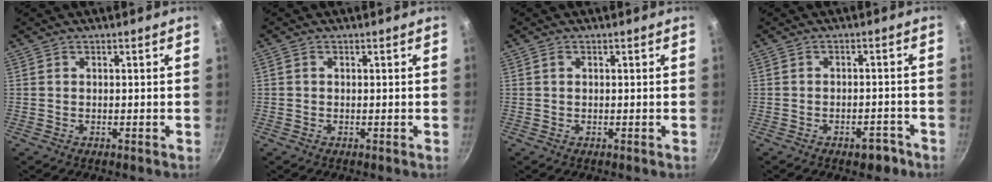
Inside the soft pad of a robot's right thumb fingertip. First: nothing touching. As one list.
[{"total": 0.6, "force": [0.1, 0.5, 0.4], "torque": [-0.006, 0.004, 0.001]}, {"total": 0.7, "force": [0.2, 0.5, 0.5], "torque": [-0.010, 0.003, 0.004]}, {"total": 3.6, "force": [-2.4, 1.9, 2.0], "torque": [-0.015, 0.026, -0.024]}]